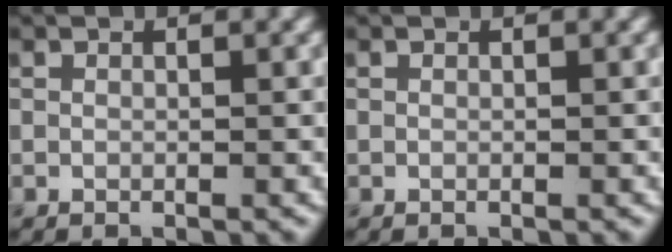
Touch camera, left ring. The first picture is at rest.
{"total": 0.0}